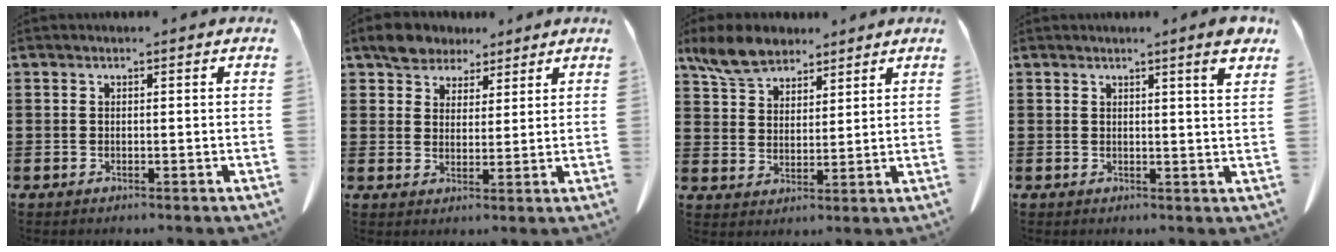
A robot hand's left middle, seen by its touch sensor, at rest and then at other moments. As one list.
[{"total": 5.0, "force": [4.1, 2.8, 0.7], "torque": [-0.025, -0.001, 0.076]}, {"total": 7.3, "force": [6.1, 2.9, 2.7], "torque": [-0.075, -0.003, 0.117]}, {"total": 3.9, "force": [2.9, -0.5, 2.5], "torque": [-0.047, -0.009, 0.050]}]